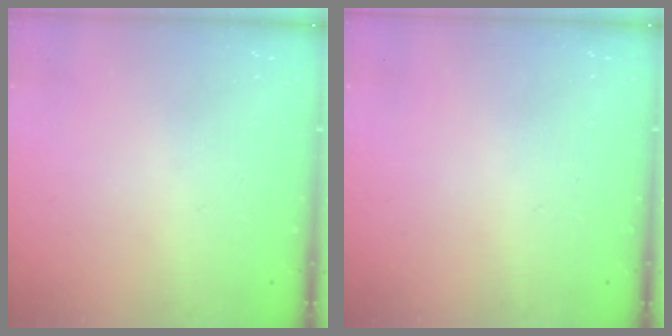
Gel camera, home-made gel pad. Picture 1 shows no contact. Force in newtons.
{"total": 0.0}